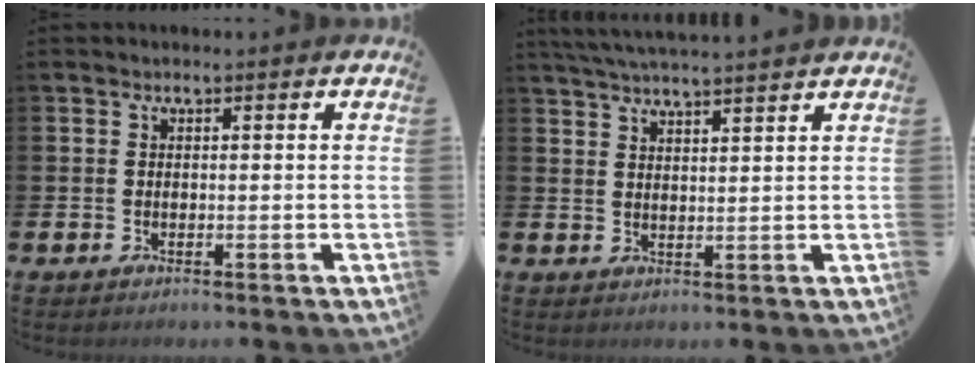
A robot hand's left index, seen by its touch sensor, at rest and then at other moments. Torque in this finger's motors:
{"motor_torque": [0.87, -1.27, 0.56, 0.20]}